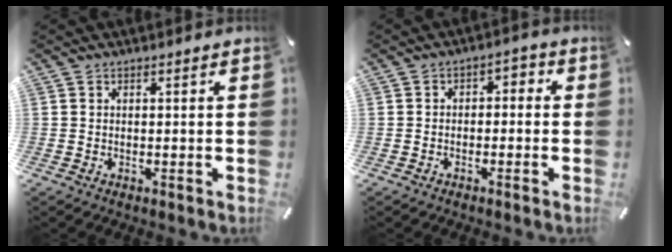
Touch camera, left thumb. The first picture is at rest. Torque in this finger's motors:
{"motor_torque": [0.00, 0.38, -0.34, -0.09, 0.06]}